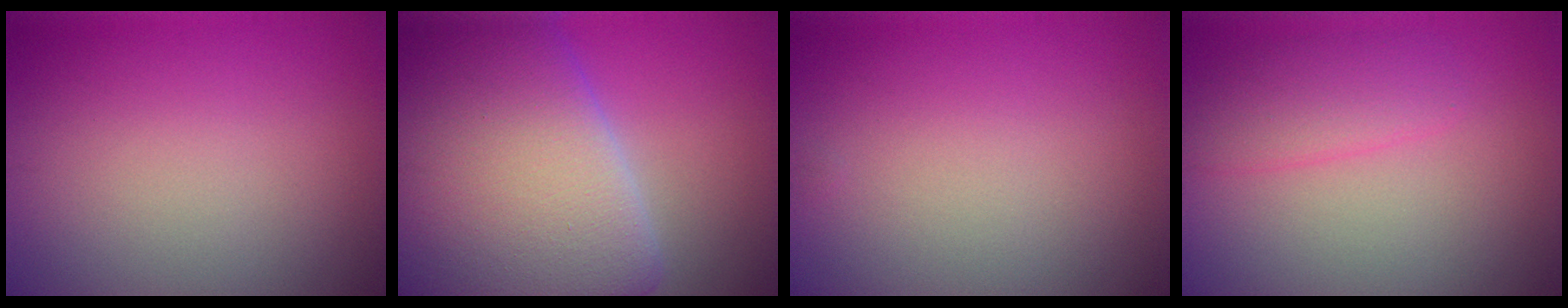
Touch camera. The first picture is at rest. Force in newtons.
{"total": 19.9, "press": 19.9, "slide": 0.9}
{"total": 0.0}
{"total": 2.7, "press": 2.7, "slide": 0.2}